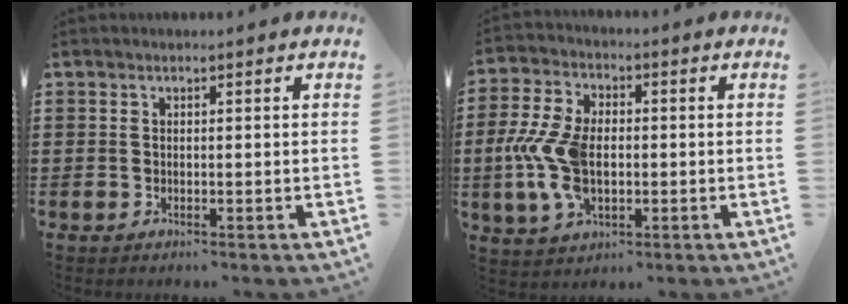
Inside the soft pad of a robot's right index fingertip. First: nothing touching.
{"total": 10.6, "force": [-1.1, 6.4, 8.4], "torque": [-0.210, -0.005, -0.026]}